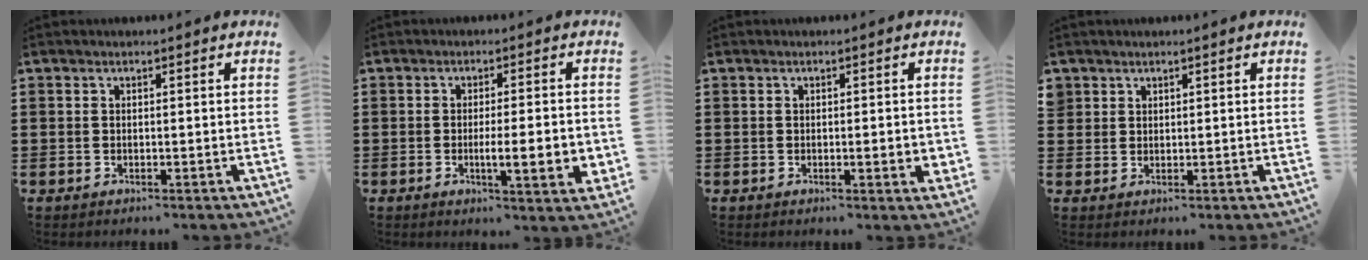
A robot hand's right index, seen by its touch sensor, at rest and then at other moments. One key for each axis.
{"total": 6.3, "fx": -1.2, "fy": 1.0, "fz": 6.1, "tx": -0.091, "ty": -0.008, "tz": -0.019}
{"total": 2.3, "fx": -0.2, "fy": 0.4, "fz": 2.2, "tx": -0.028, "ty": -0.006, "tz": -0.006}
{"total": 1.7, "fx": 1.2, "fy": 1.2, "fz": -0.2, "tx": -0.003, "ty": 0.005, "tz": 0.024}